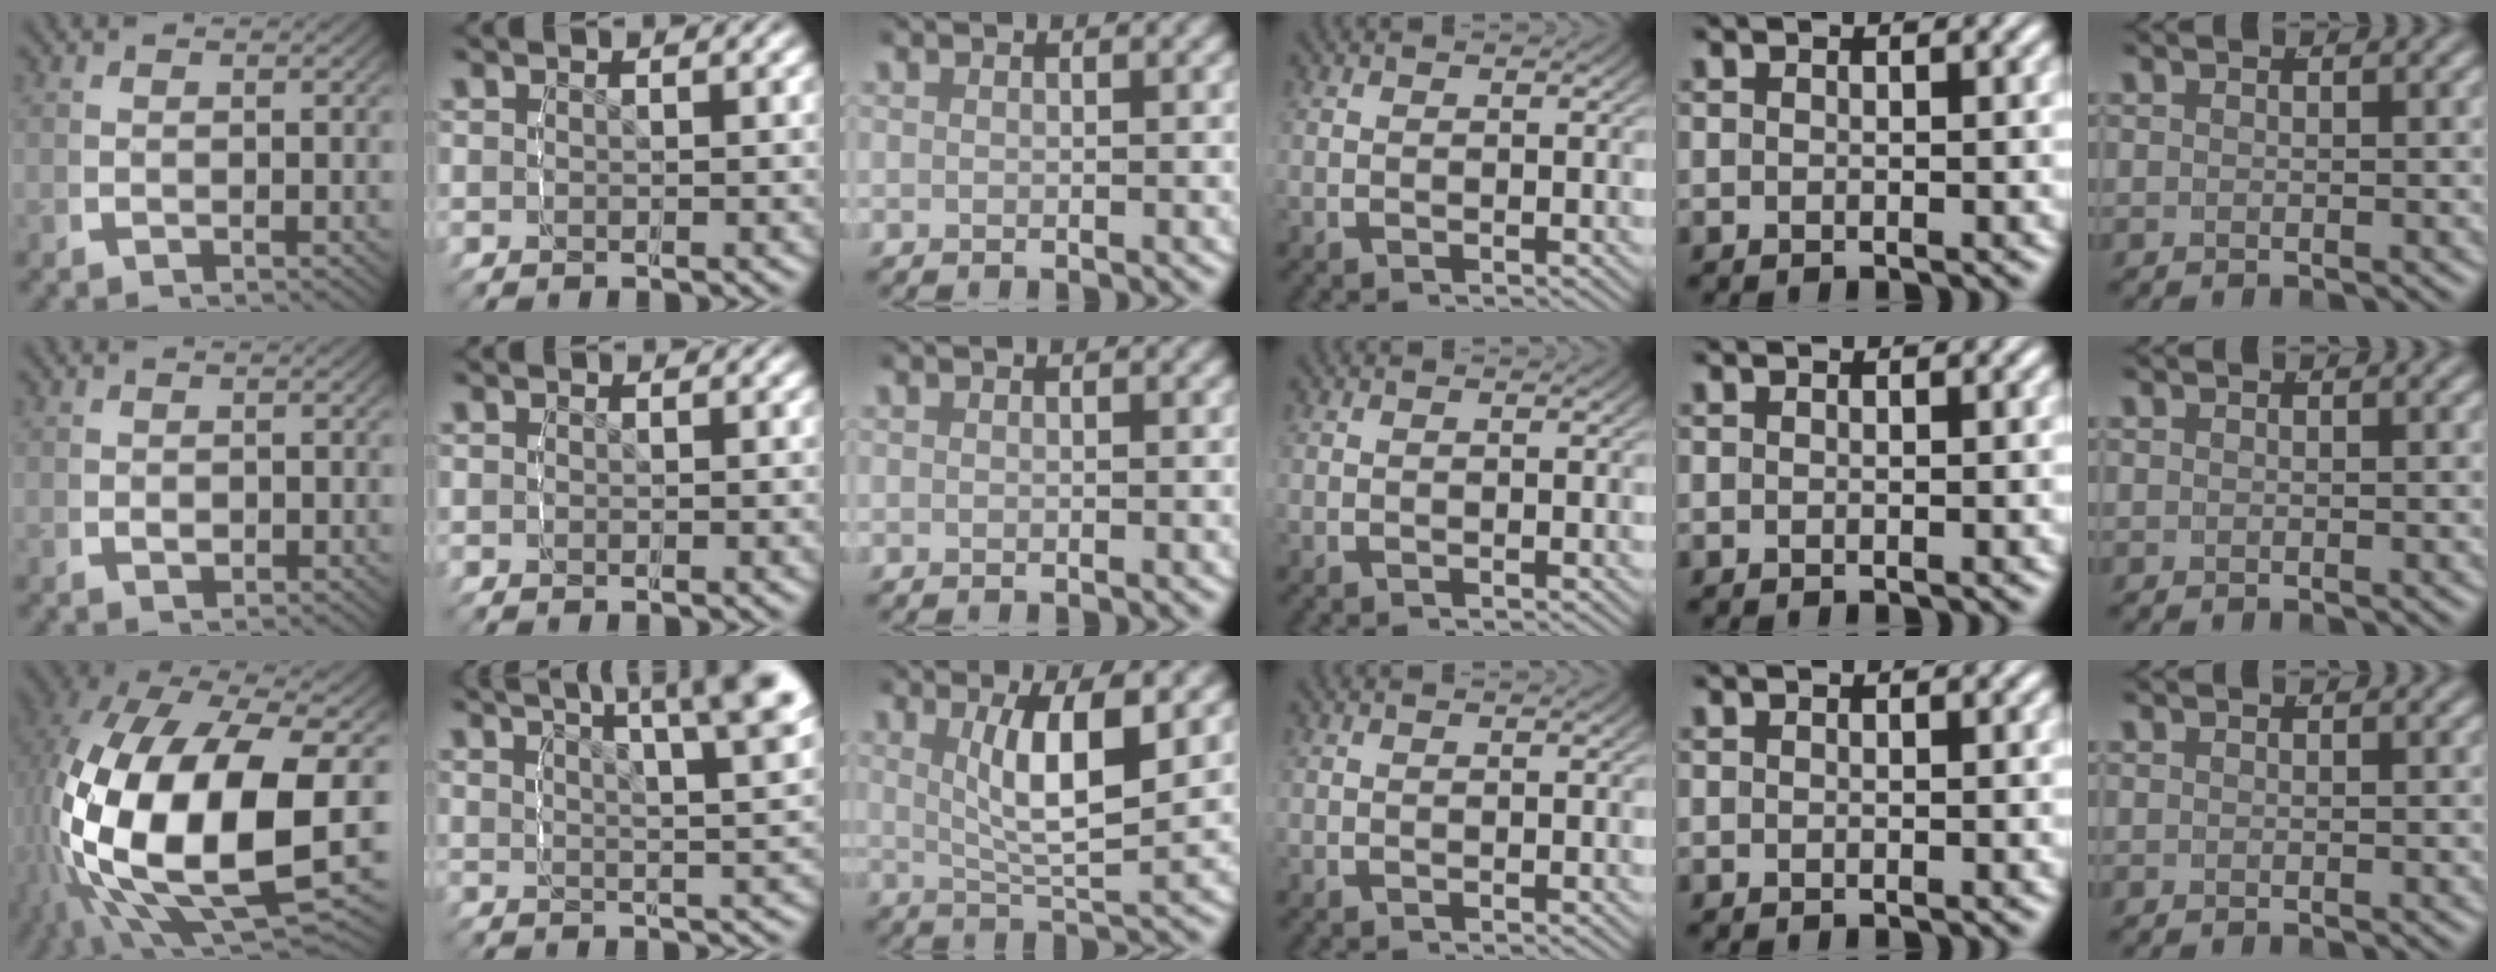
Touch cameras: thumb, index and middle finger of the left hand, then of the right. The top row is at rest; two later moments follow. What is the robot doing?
{"motion": "lift_and_place", "object": "tape"}